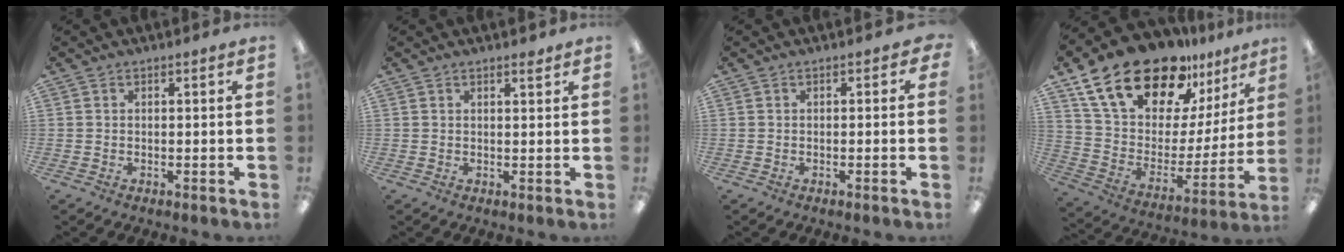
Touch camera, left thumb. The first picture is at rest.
{"total": 1.4, "force": [1.3, 0.2, 0.4], "torque": [-0.001, -0.004, 0.022]}
{"total": 1.1, "force": [-0.7, 0.9, 0.2], "torque": [-0.003, 0.005, -0.014]}
{"total": 23.1, "force": [17.3, 10.8, 10.9], "torque": [-0.198, -0.111, 0.312]}